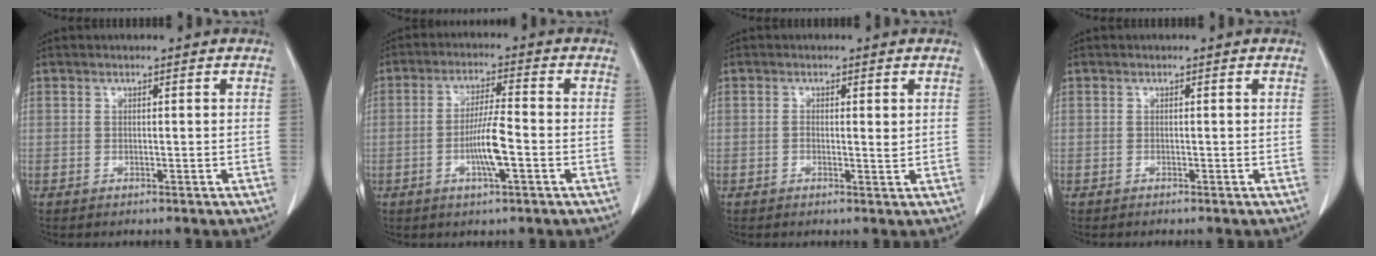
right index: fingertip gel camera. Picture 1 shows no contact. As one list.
[{"total": 6.7, "force": [-1.9, 0.4, 6.4], "torque": [-0.125, -0.002, -0.037]}, {"total": 0.7, "force": [0.0, 0.2, 0.7], "torque": [-0.014, -0.001, 0.001]}, {"total": 0.0}]